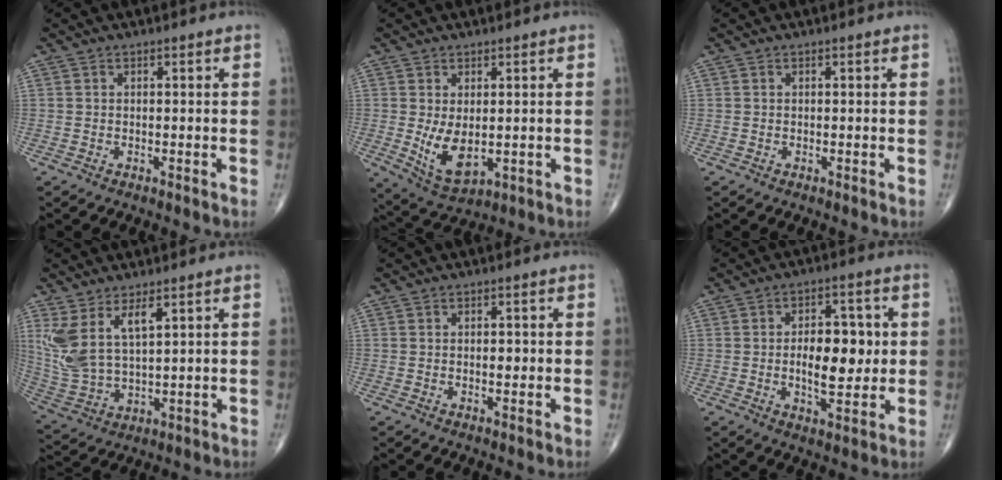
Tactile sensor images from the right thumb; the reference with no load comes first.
{"total": 7.4, "force": [-0.2, 4.0, 6.2], "torque": [-0.105, -0.016, 0.015]}
{"total": 0.0}
{"total": 10.9, "force": [5.0, 4.4, 8.6], "torque": [-0.188, -0.025, 0.116]}
{"total": 1.7, "force": [0.0, 0.9, 1.5], "torque": [-0.021, 0.000, 0.000]}
{"total": 10.5, "force": [0.3, 5.4, 9.1], "torque": [-0.114, 0.001, 0.010]}